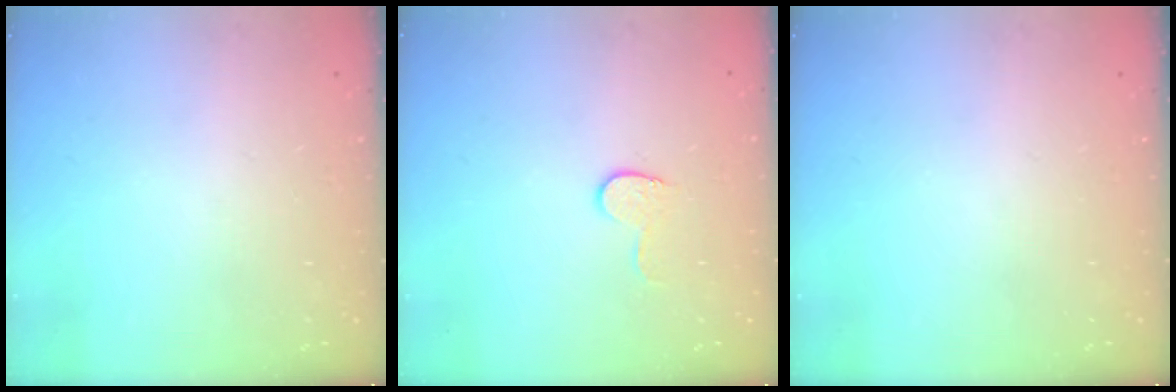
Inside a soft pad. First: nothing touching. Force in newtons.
{"total": 5.6, "press": 5.6, "slide": 0.5}
{"total": 0.0}